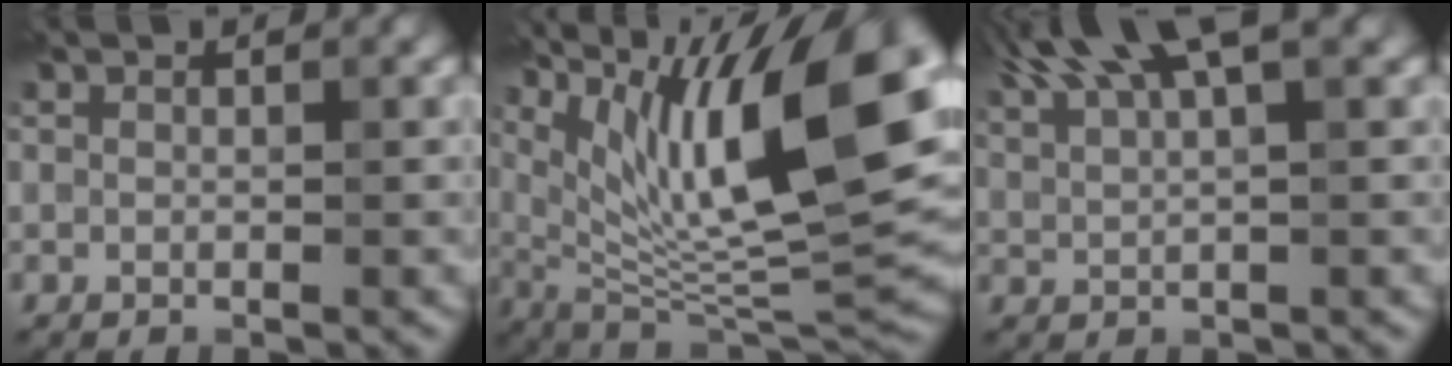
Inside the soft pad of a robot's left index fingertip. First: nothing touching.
{"total": 15.5, "force": [5.6, 5.5, 13.4], "torque": [-0.216, 0.004, 0.100]}
{"total": 7.5, "force": [4.8, 1.8, 5.4], "torque": [-0.091, 0.024, 0.081]}